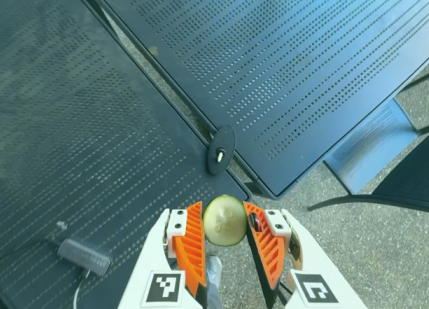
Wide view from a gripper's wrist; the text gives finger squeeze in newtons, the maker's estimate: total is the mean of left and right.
{"total": 7.3, "left": 6.7, "right": 7.9}